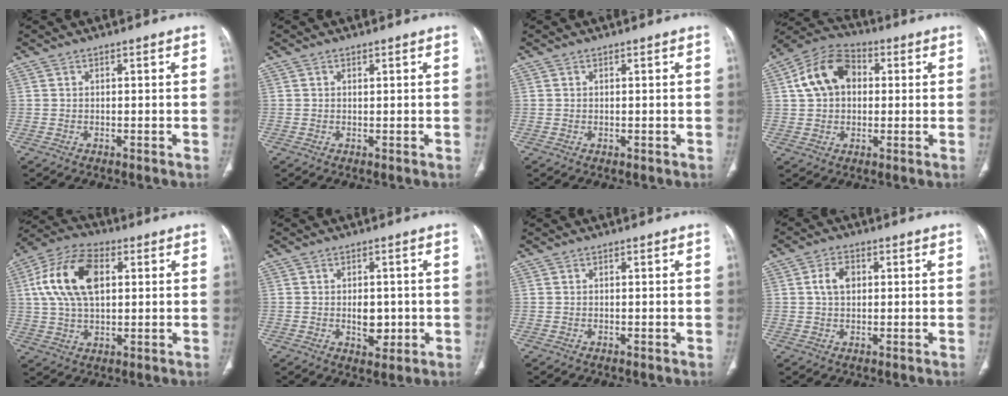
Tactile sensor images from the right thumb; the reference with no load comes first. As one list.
[{"total": 0.0}, {"total": 0.0}, {"total": 12.1, "force": [2.3, 8.8, 8.0], "torque": [-0.130, 0.023, 0.030]}, {"total": 14.9, "force": [3.4, 8.6, 11.7], "torque": [-0.226, 0.016, 0.060]}, {"total": 4.6, "force": [-0.4, 3.1, 3.4], "torque": [-0.031, -0.001, 0.002]}, {"total": 0.0}, {"total": 4.3, "force": [0.9, 2.9, 3.1], "torque": [-0.057, 0.007, 0.014]}]